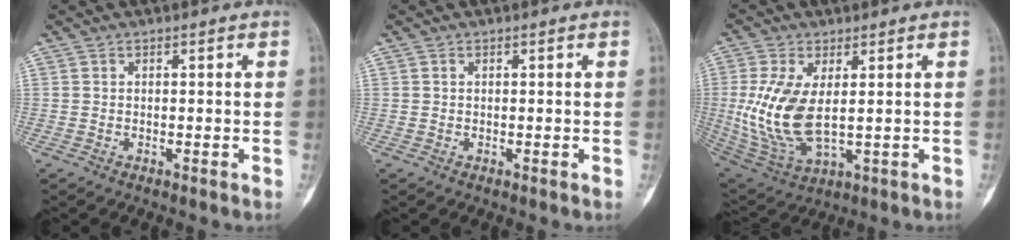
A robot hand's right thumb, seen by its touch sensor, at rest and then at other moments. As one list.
[{"total": 0.0}, {"total": 13.4, "force": [0.8, 6.6, 11.6], "torque": [-0.244, -0.013, 0.034]}]